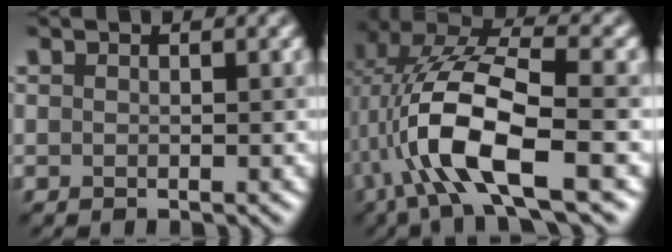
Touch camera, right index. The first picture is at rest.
{"total": 10.1, "force": [-1.6, 3.8, 9.2], "torque": [-0.188, 0.010, -0.032]}